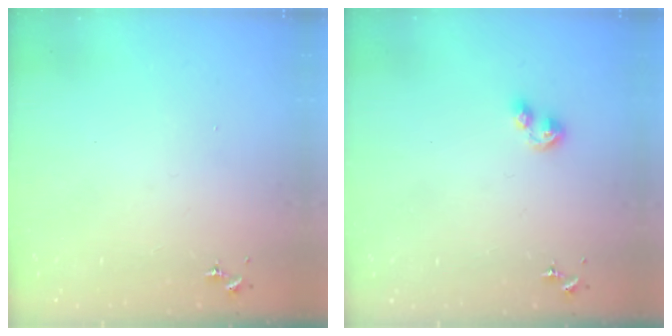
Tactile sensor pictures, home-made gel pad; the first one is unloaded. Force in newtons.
{"total": 5.0, "press": 5.0, "slide": 0.6}